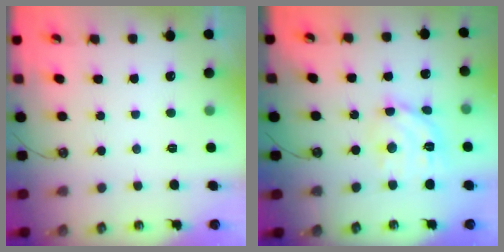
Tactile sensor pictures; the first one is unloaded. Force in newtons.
{"total": 13.0, "press": 12.9, "slide": 1.1}